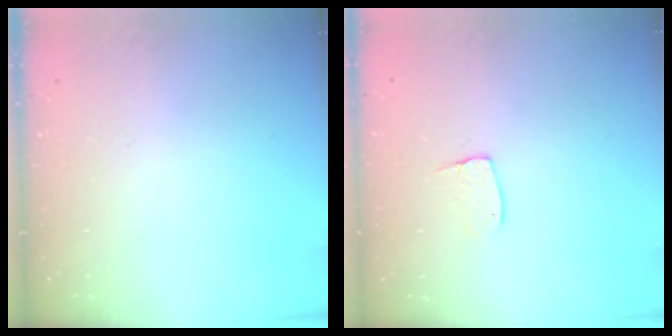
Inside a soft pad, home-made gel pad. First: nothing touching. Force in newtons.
{"total": 6.5, "press": 6.5, "slide": 0.4}